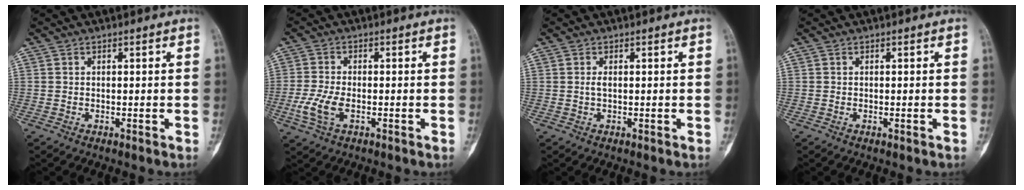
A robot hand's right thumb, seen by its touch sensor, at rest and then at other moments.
{"total": 5.7, "force": [-1.7, 2.8, 4.6], "torque": [-0.113, 0.004, -0.032]}
{"total": 1.0, "force": [0.1, 0.4, 0.9], "torque": [-0.023, -0.001, 0.003]}
{"total": 0.0}